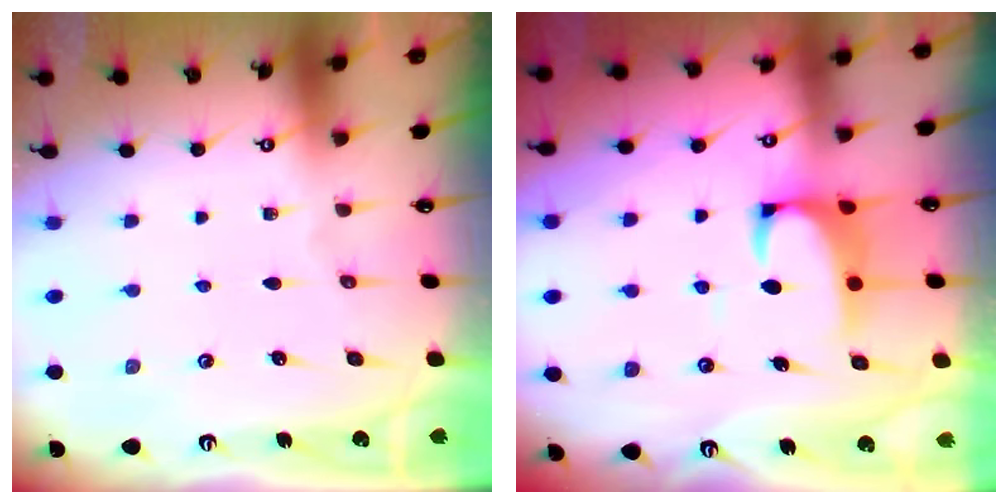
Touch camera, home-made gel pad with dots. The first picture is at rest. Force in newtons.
{"total": 2.3, "press": 2.1, "slide": 0.9}